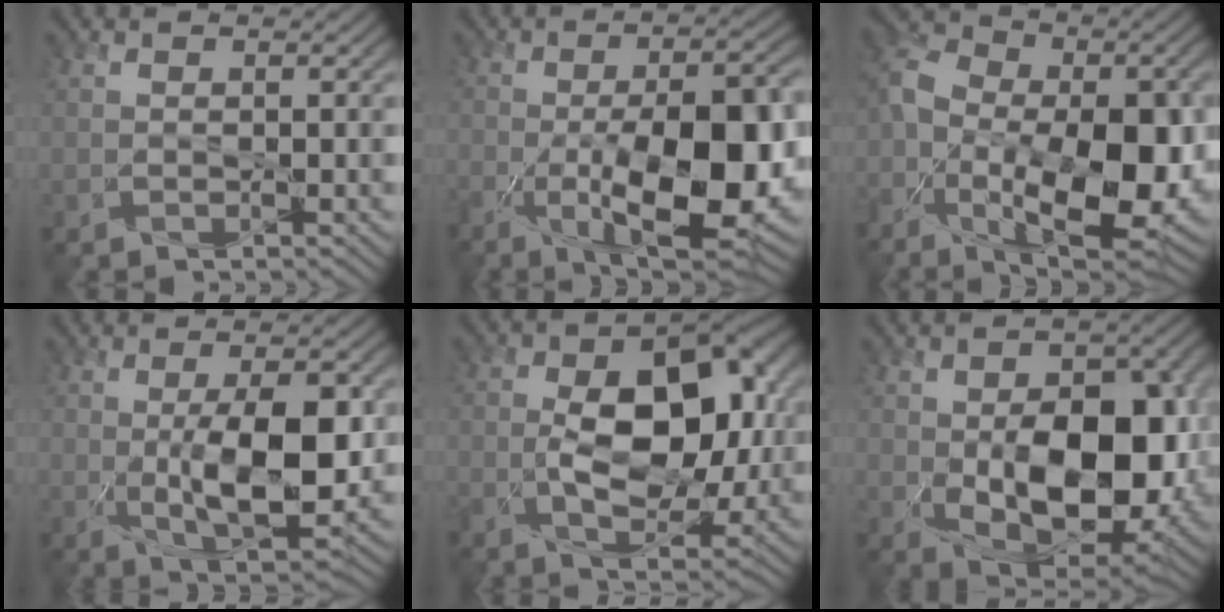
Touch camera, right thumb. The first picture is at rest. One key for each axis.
{"total": 16.3, "fx": -4.7, "fy": 6.7, "fz": 14.2, "tx": -0.225, "ty": -0.016, "tz": -0.073}
{"total": 18.1, "fx": -5.3, "fy": 10.5, "fz": 13.7, "tx": -0.261, "ty": -0.035, "tz": -0.077}
{"total": 9.8, "fx": -0.5, "fy": 3.9, "fz": 9.0, "tx": -0.158, "ty": -0.015, "tz": 0.003}
{"total": 13.3, "fx": -0.5, "fy": 7.5, "fz": 11.0, "tx": -0.169, "ty": 0.008, "tz": -0.013}
{"total": 14.5, "fx": -1.8, "fy": 8.6, "fz": 11.5, "tx": -0.174, "ty": -0.029, "tz": -0.017}